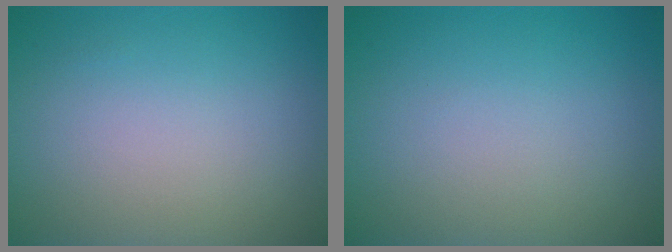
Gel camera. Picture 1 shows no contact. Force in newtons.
{"total": 0.0}